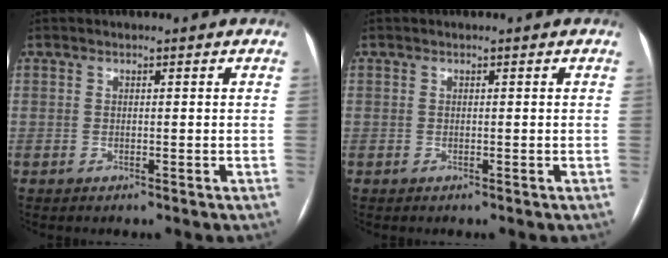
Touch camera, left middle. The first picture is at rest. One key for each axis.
{"total": 0.0}